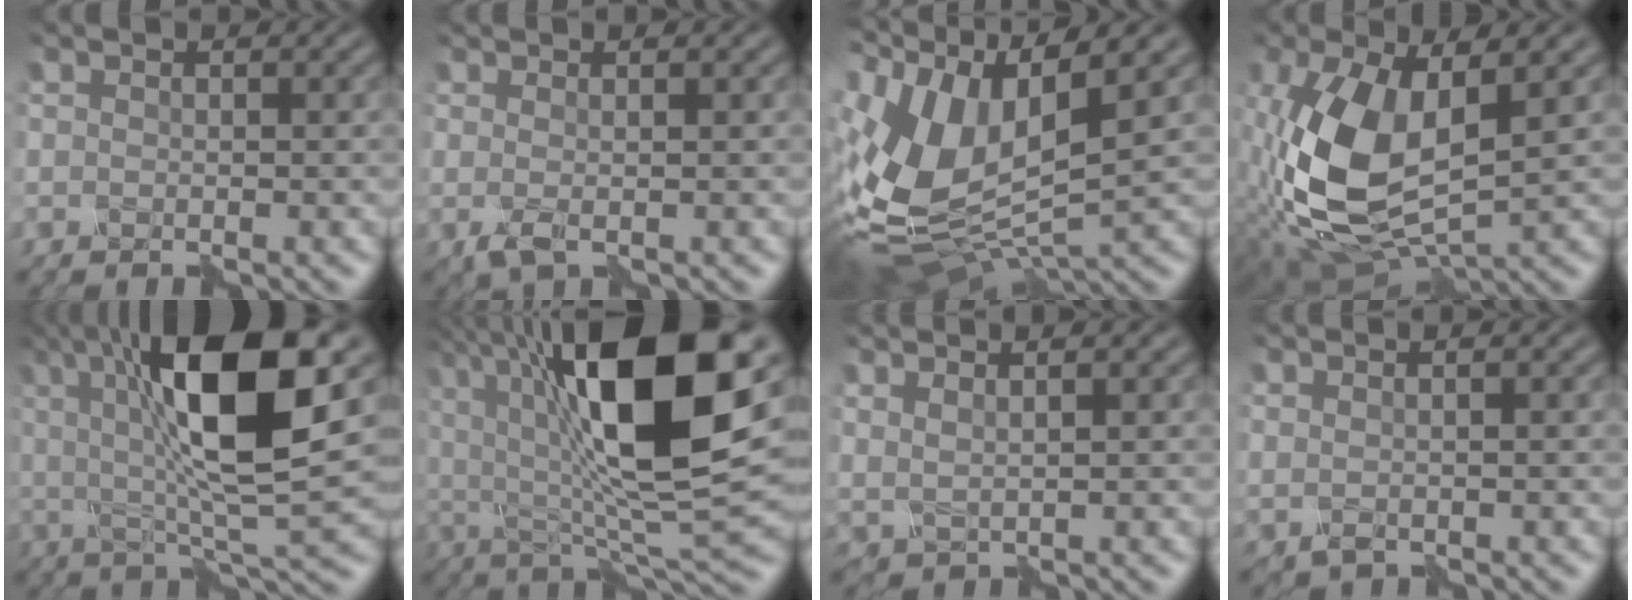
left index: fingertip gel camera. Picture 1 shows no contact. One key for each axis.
{"total": 2.1, "fx": 0.0, "fy": 0.4, "fz": 2.0, "tx": -0.033, "ty": 0.003, "tz": -0.002}
{"total": 12.3, "fx": 2.4, "fy": 6.4, "fz": 10.2, "tx": -0.238, "ty": 0.002, "tz": 0.047}
{"total": 10.9, "fx": -0.6, "fy": 5.9, "fz": 9.2, "tx": -0.219, "ty": -0.019, "tz": -0.001}
{"total": 12.3, "fx": 3.0, "fy": 2.9, "fz": 11.6, "tx": -0.195, "ty": 0.008, "tz": 0.051}
{"total": 15.7, "fx": 4.2, "fy": 4.9, "fz": 14.3, "tx": -0.239, "ty": 0.004, "tz": 0.059}
{"total": 3.0, "fx": 2.0, "fy": 0.9, "fz": 2.1, "tx": -0.025, "ty": 0.008, "tz": 0.019}
{"total": 1.5, "fx": 0.5, "fy": 0.3, "fz": 1.3, "tx": -0.023, "ty": -0.003, "tz": 0.008}